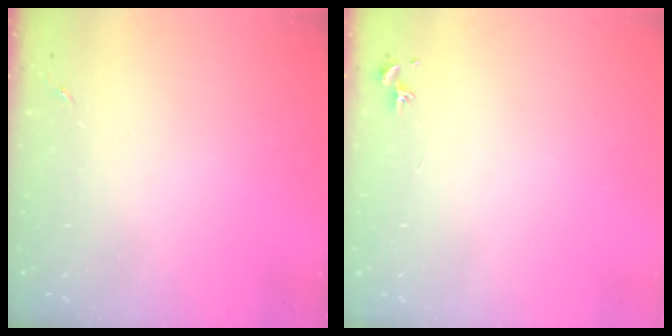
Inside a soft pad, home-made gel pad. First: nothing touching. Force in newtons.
{"total": 0.8, "press": 0.7, "slide": 0.3}